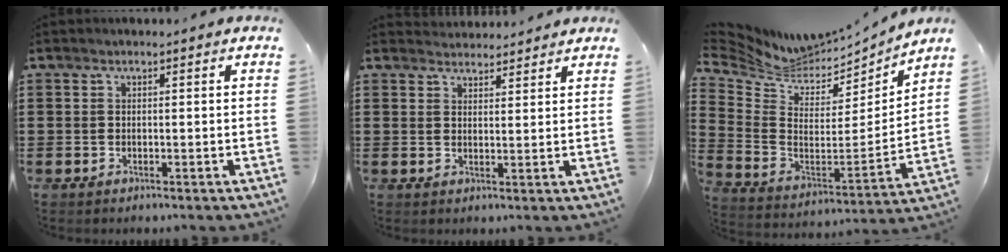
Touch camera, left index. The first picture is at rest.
{"total": 2.6, "force": [2.5, 0.4, -0.3], "torque": [-0.002, -0.005, 0.049]}
{"total": 5.9, "force": [5.4, 1.9, 1.2], "torque": [-0.063, -0.053, 0.092]}